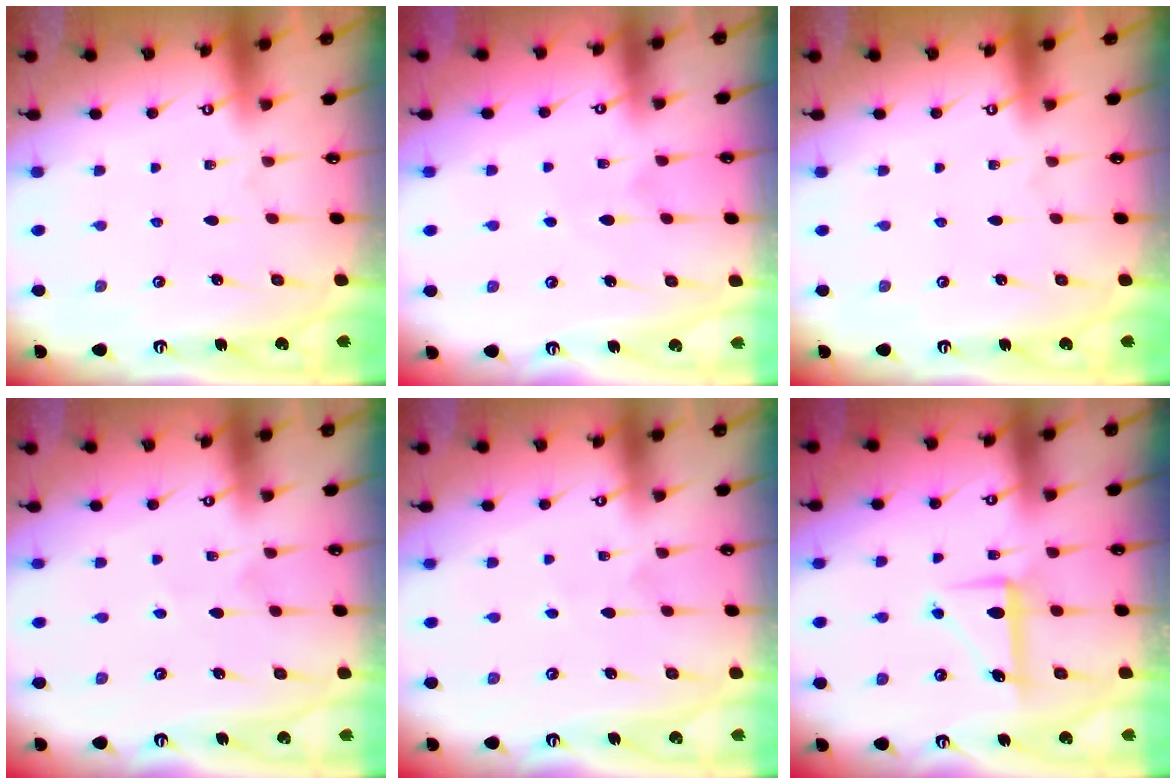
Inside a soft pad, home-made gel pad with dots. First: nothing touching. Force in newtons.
{"total": 4.9, "press": 4.9, "slide": 0.6}
{"total": 0.0}
{"total": 2.5, "press": 2.3, "slide": 0.9}
{"total": 3.5, "press": 3.3, "slide": 1.1}
{"total": 7.7, "press": 7.6, "slide": 0.6}